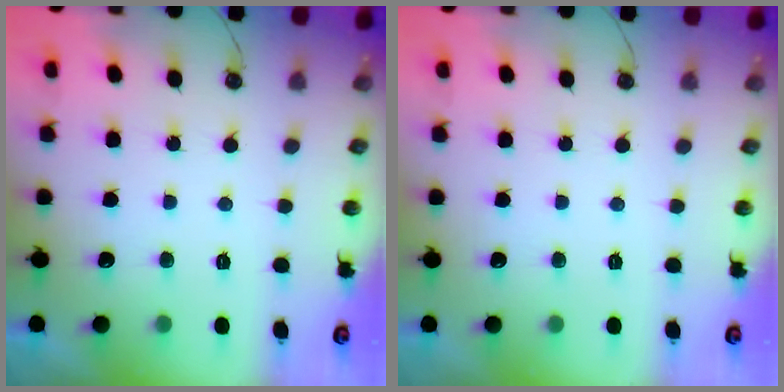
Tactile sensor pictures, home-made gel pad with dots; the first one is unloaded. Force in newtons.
{"total": 0.0}